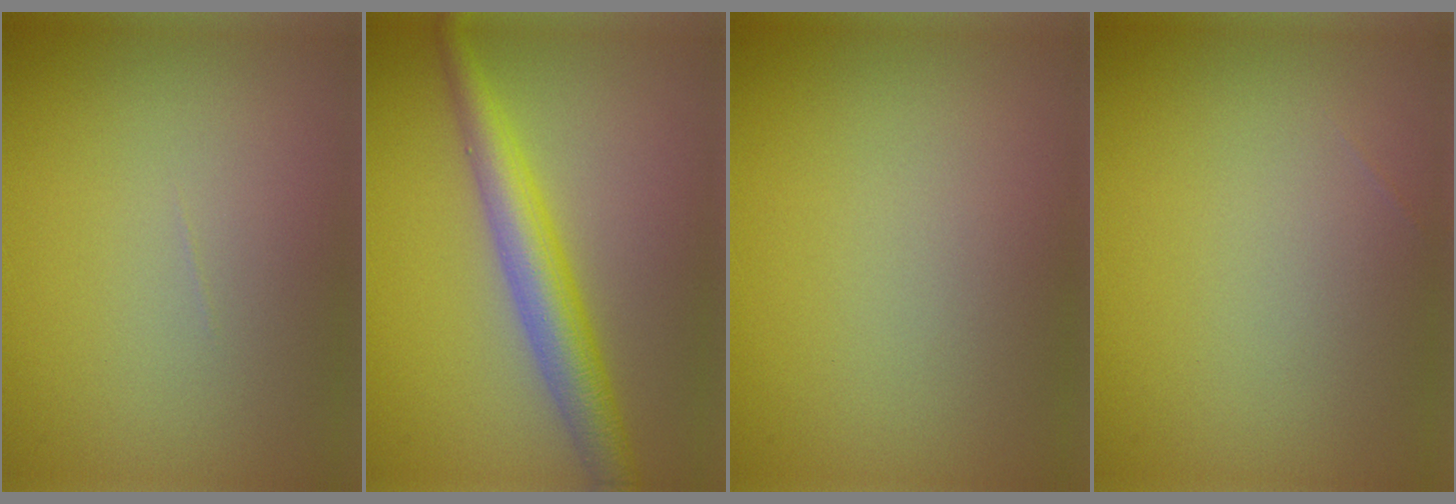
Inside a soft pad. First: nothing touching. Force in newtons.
{"total": 4.7, "press": 4.7, "slide": 0.0}
{"total": 0.0}
{"total": 0.0}